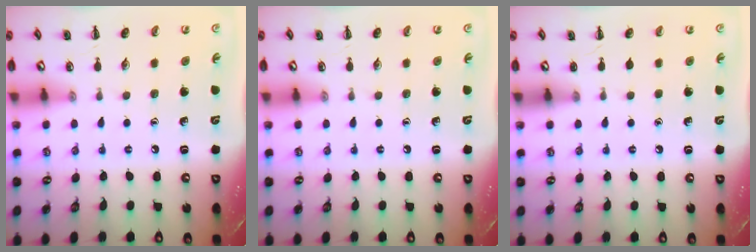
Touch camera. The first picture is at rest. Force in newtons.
{"total": 0.0}
{"total": 0.0}